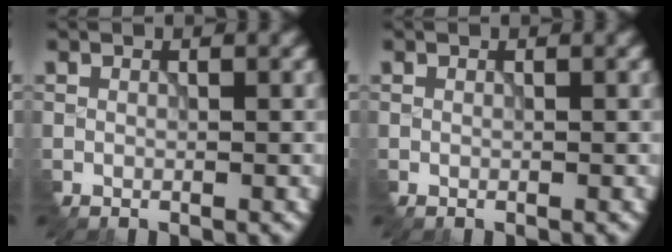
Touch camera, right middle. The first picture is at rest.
{"total": 0.0}